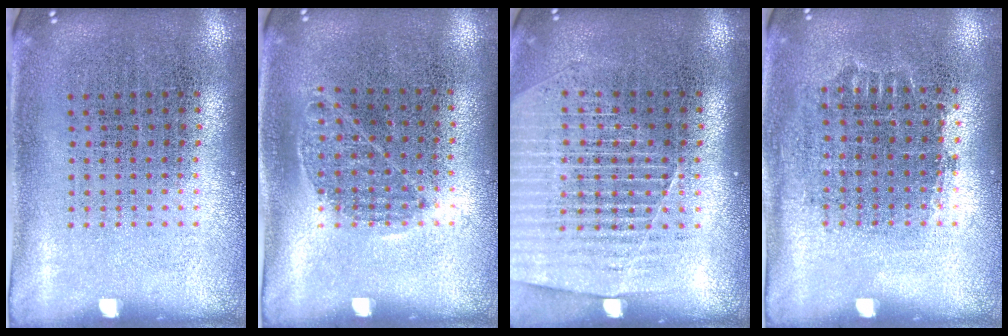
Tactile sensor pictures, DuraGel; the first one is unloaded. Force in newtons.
{"total": 0.9, "press": 0.7, "slide": 0.6}
{"total": 1.5, "press": 1.4, "slide": 0.5}
{"total": 0.8, "press": 0.8, "slide": 0.3}